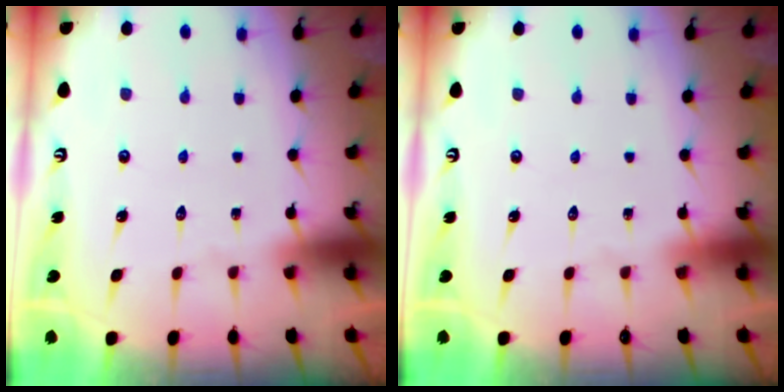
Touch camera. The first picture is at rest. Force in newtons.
{"total": 0.0}